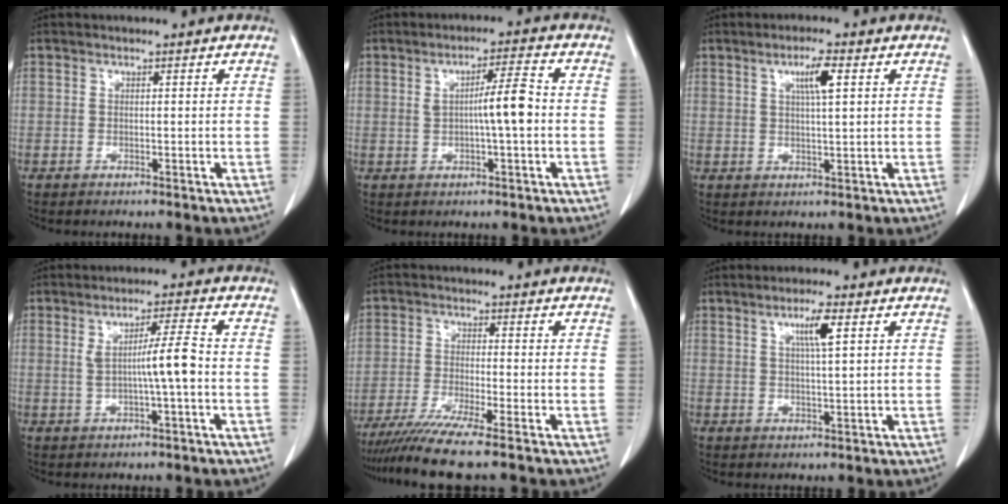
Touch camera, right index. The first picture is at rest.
{"total": 5.5, "force": [-0.2, 0.2, 5.4], "torque": [-0.088, 0.006, -0.003]}
{"total": 4.3, "force": [1.7, 0.3, 4.0], "torque": [-0.071, 0.000, 0.029]}
{"total": 5.6, "force": [-0.3, -0.4, 5.6], "torque": [-0.092, 0.003, -0.003]}
{"total": 8.7, "force": [-6.9, -1.2, 5.2], "torque": [-0.085, -0.027, -0.116]}
{"total": 4.2, "force": [1.8, 0.0, 3.9], "torque": [-0.068, -0.002, 0.030]}